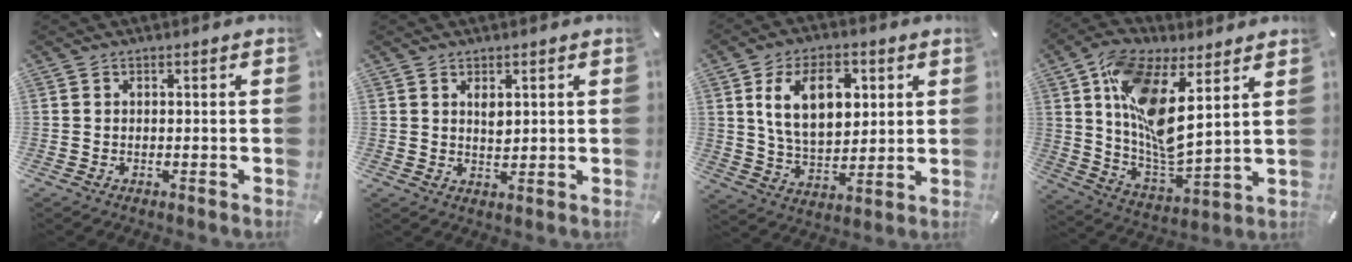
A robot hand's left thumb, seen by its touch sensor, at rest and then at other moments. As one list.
[{"total": 2.5, "force": [1.2, 1.5, 1.5], "torque": [-0.026, -0.002, 0.021]}, {"total": 14.2, "force": [4.6, 9.1, 9.8], "torque": [-0.179, 0.005, 0.079]}, {"total": 16.4, "force": [7.6, 6.9, 12.8], "torque": [-0.275, -0.039, 0.133]}]